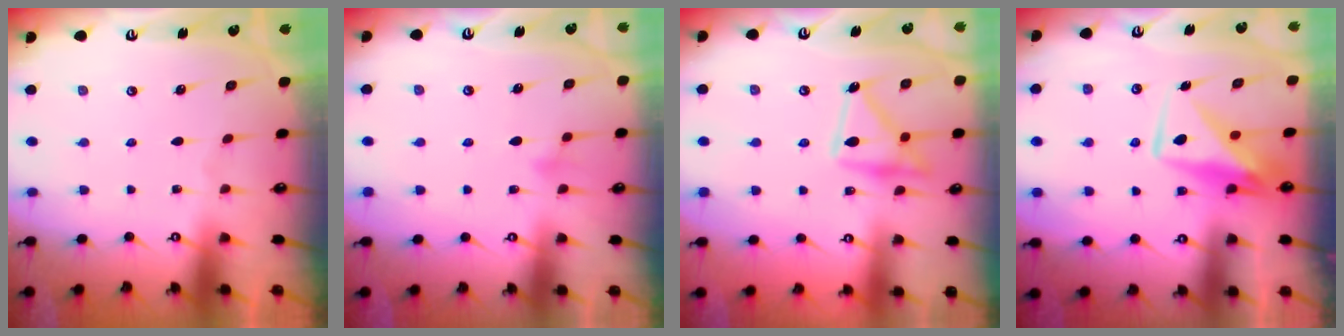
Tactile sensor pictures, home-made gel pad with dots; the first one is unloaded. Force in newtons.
{"total": 6.5, "press": 6.5, "slide": 0.6}
{"total": 16.6, "press": 16.5, "slide": 1.0}
{"total": 10.9, "press": 10.8, "slide": 0.9}